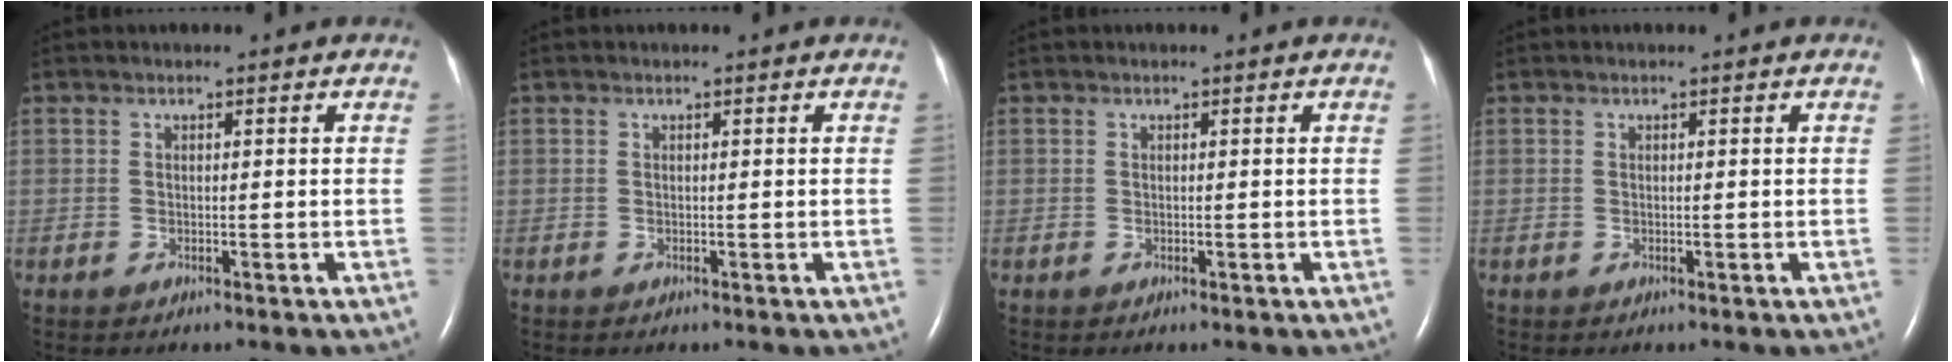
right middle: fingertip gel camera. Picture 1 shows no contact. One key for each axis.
{"total": 0.0}
{"total": 0.0}
{"total": 0.0}